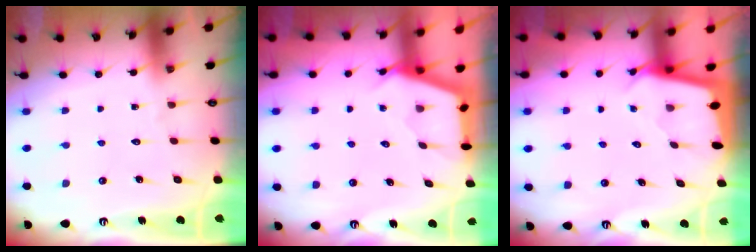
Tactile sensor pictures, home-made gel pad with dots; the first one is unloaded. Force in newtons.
{"total": 3.0, "press": 3.0, "slide": 0.4}
{"total": 2.2, "press": 2.2, "slide": 0.2}